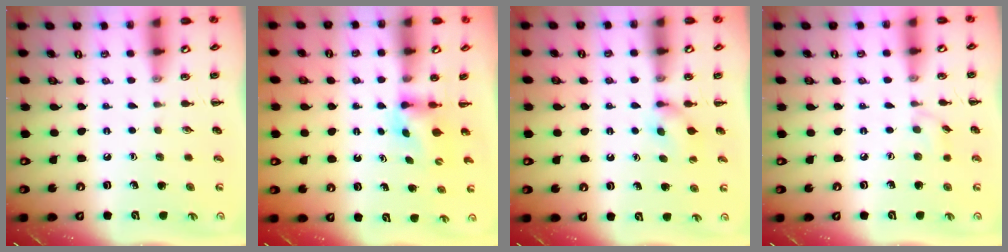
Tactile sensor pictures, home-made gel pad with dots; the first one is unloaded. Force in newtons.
{"total": 2.9, "press": 2.6, "slide": 1.2}
{"total": 4.4, "press": 4.2, "slide": 1.2}
{"total": 3.5, "press": 3.4, "slide": 1.0}